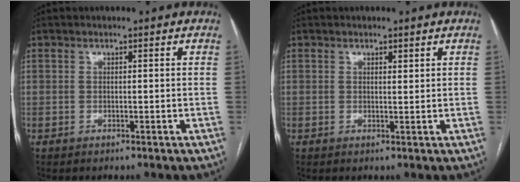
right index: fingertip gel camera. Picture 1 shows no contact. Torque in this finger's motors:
{"motor_torque": [0.02, 0.34, 0.04, -0.01]}